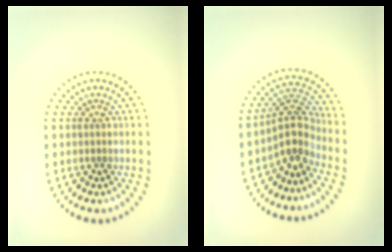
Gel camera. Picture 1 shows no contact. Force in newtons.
{"total": 3.5, "press": 2.9, "slide": 2.0}